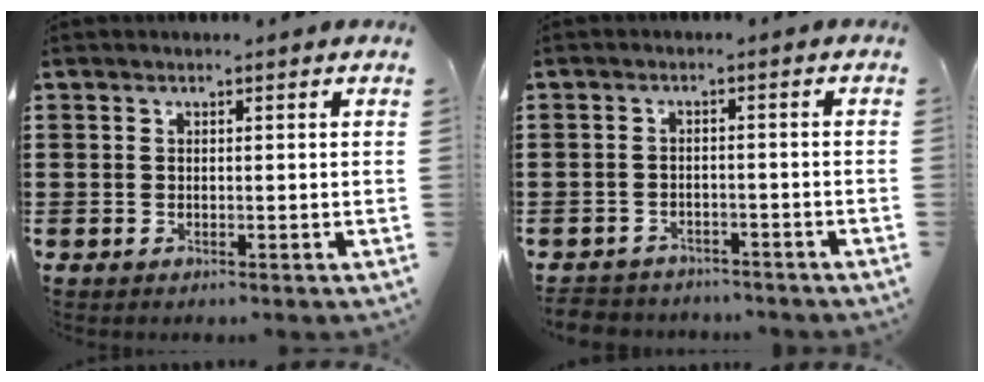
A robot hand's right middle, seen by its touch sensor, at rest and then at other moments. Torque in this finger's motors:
{"motor_torque": [0.04, -0.04, 0.00, 0.02]}